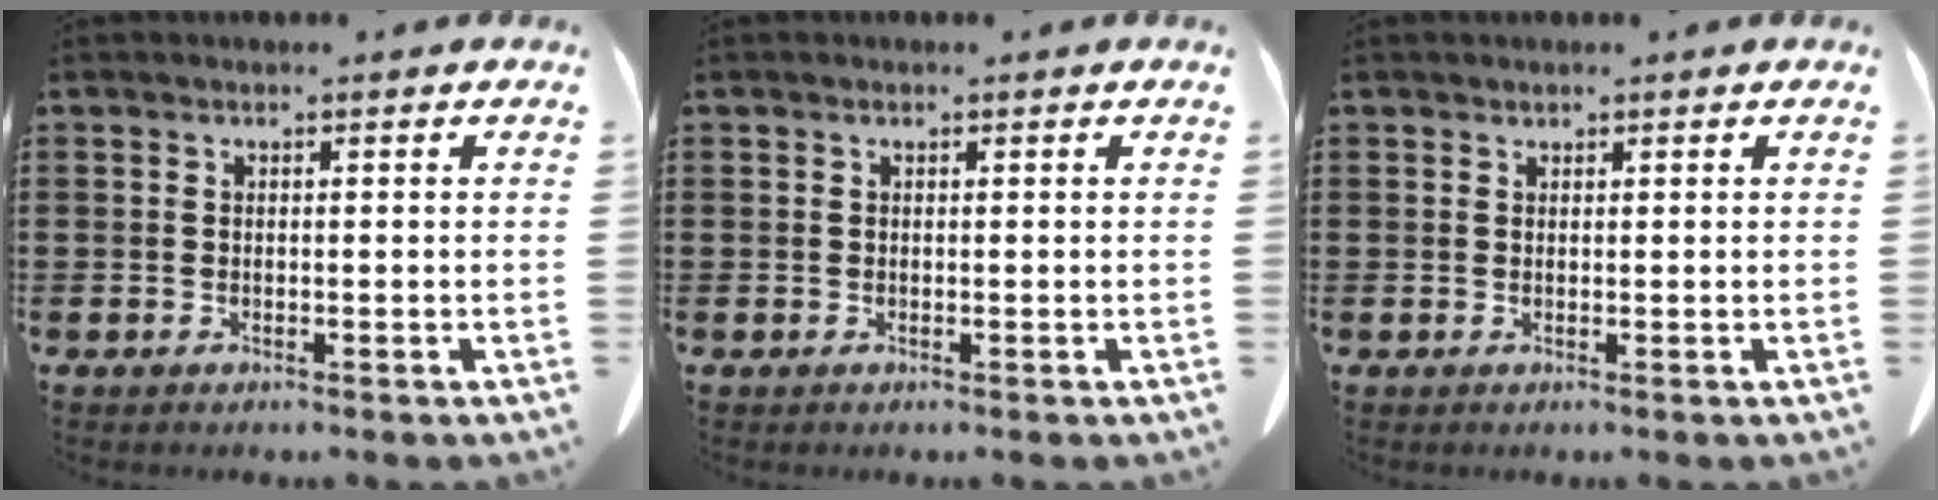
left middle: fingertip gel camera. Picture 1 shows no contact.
{"total": 0.0}
{"total": 0.6, "force": [0.6, 0.1, 0.0], "torque": [-0.002, -0.002, 0.014]}